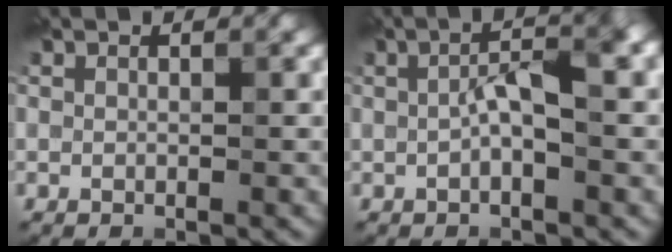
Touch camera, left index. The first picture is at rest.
{"total": 4.2, "force": [0.1, 1.1, 4.1], "torque": [-0.076, 0.012, -0.002]}